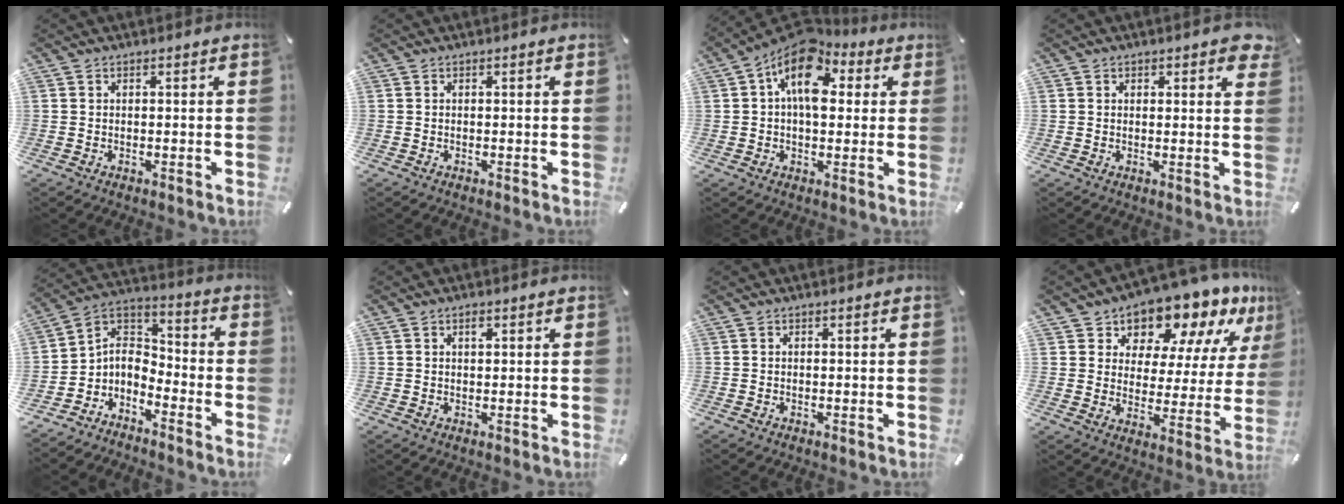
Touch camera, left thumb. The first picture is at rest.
{"total": 0.0}
{"total": 14.2, "force": [4.7, 8.6, 10.2], "torque": [-0.158, -0.016, 0.081]}
{"total": 2.1, "force": [1.3, 1.1, 1.2], "torque": [-0.003, -0.005, 0.018]}
{"total": 5.9, "force": [-3.7, 4.2, 1.7], "torque": [-0.050, 0.006, -0.076]}
{"total": 1.2, "force": [0.6, 0.6, 0.9], "torque": [-0.011, -0.001, 0.008]}
{"total": 0.0}
{"total": 11.9, "force": [10.6, 4.9, 2.1], "torque": [-0.044, -0.097, 0.187]}